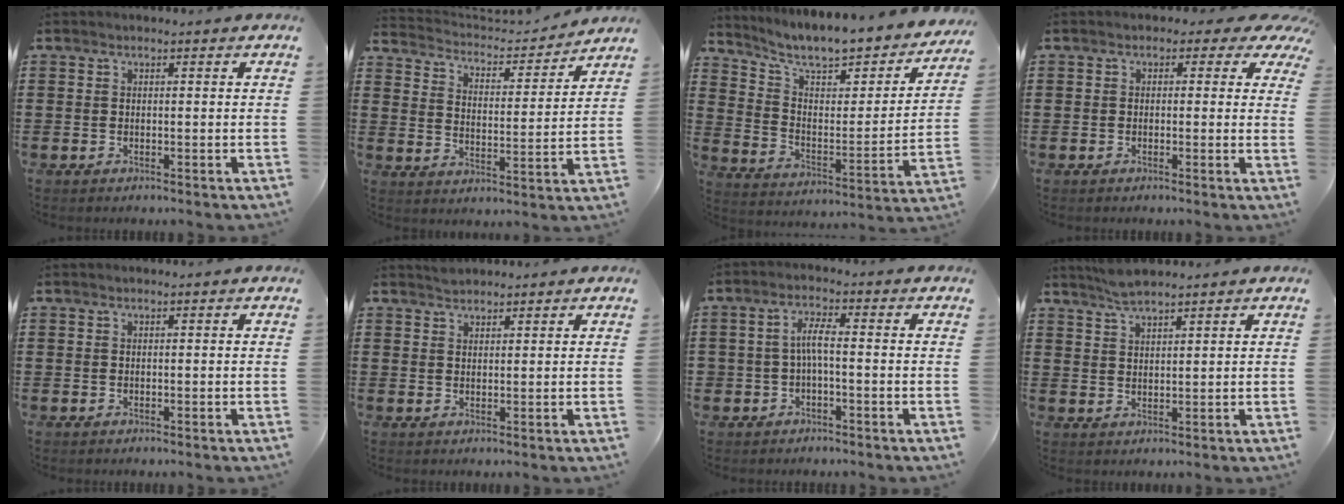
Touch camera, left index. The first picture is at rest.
{"total": 3.8, "force": [3.7, 0.6, 0.6], "torque": [-0.037, -0.030, 0.056]}
{"total": 8.0, "force": [7.1, 1.5, 3.4], "torque": [-0.094, -0.057, 0.116]}
{"total": 2.1, "force": [0.4, 1.8, 1.1], "torque": [-0.021, 0.005, 0.003]}
{"total": 0.0}
{"total": 1.5, "force": [1.5, 0.4, 0.1], "torque": [-0.006, 0.001, 0.029]}
{"total": 3.4, "force": [-1.0, 1.3, 3.0], "torque": [-0.065, 0.008, -0.025]}
{"total": 3.0, "force": [2.8, 0.3, 1.2], "torque": [-0.031, 0.000, 0.052]}